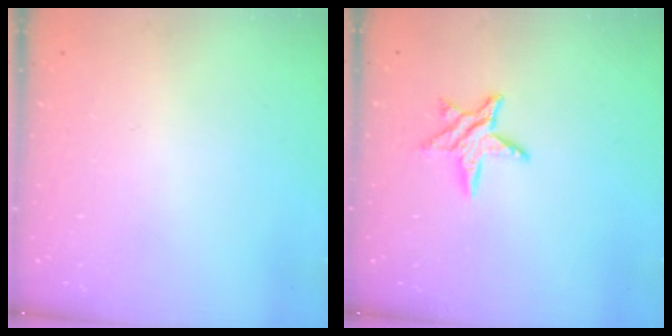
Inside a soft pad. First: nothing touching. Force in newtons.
{"total": 7.6, "press": 7.6, "slide": 0.3}